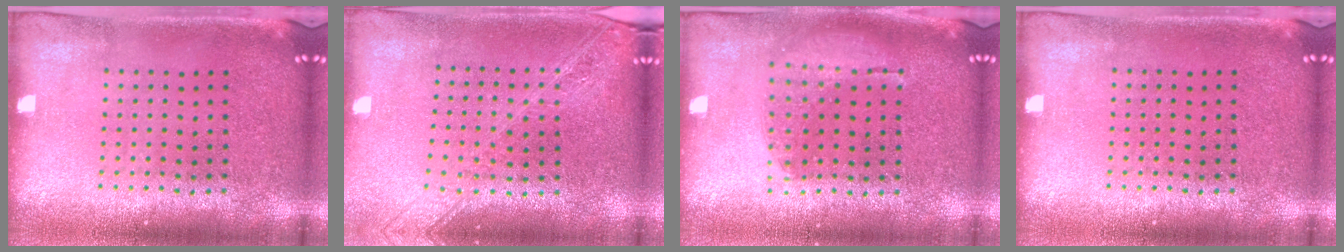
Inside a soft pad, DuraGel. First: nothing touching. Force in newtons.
{"total": 2.0, "press": 1.8, "slide": 1.0}
{"total": 1.3, "press": 1.1, "slide": 0.6}
{"total": 0.0}